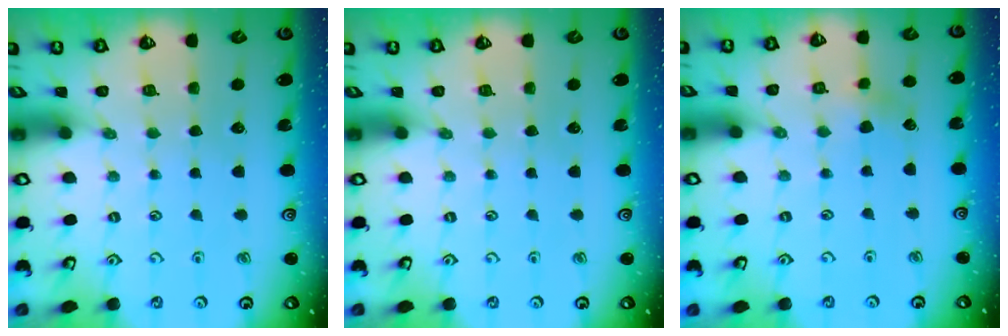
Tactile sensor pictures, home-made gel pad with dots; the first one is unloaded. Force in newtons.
{"total": 0.0}
{"total": 3.3, "press": 3.3, "slide": 0.4}